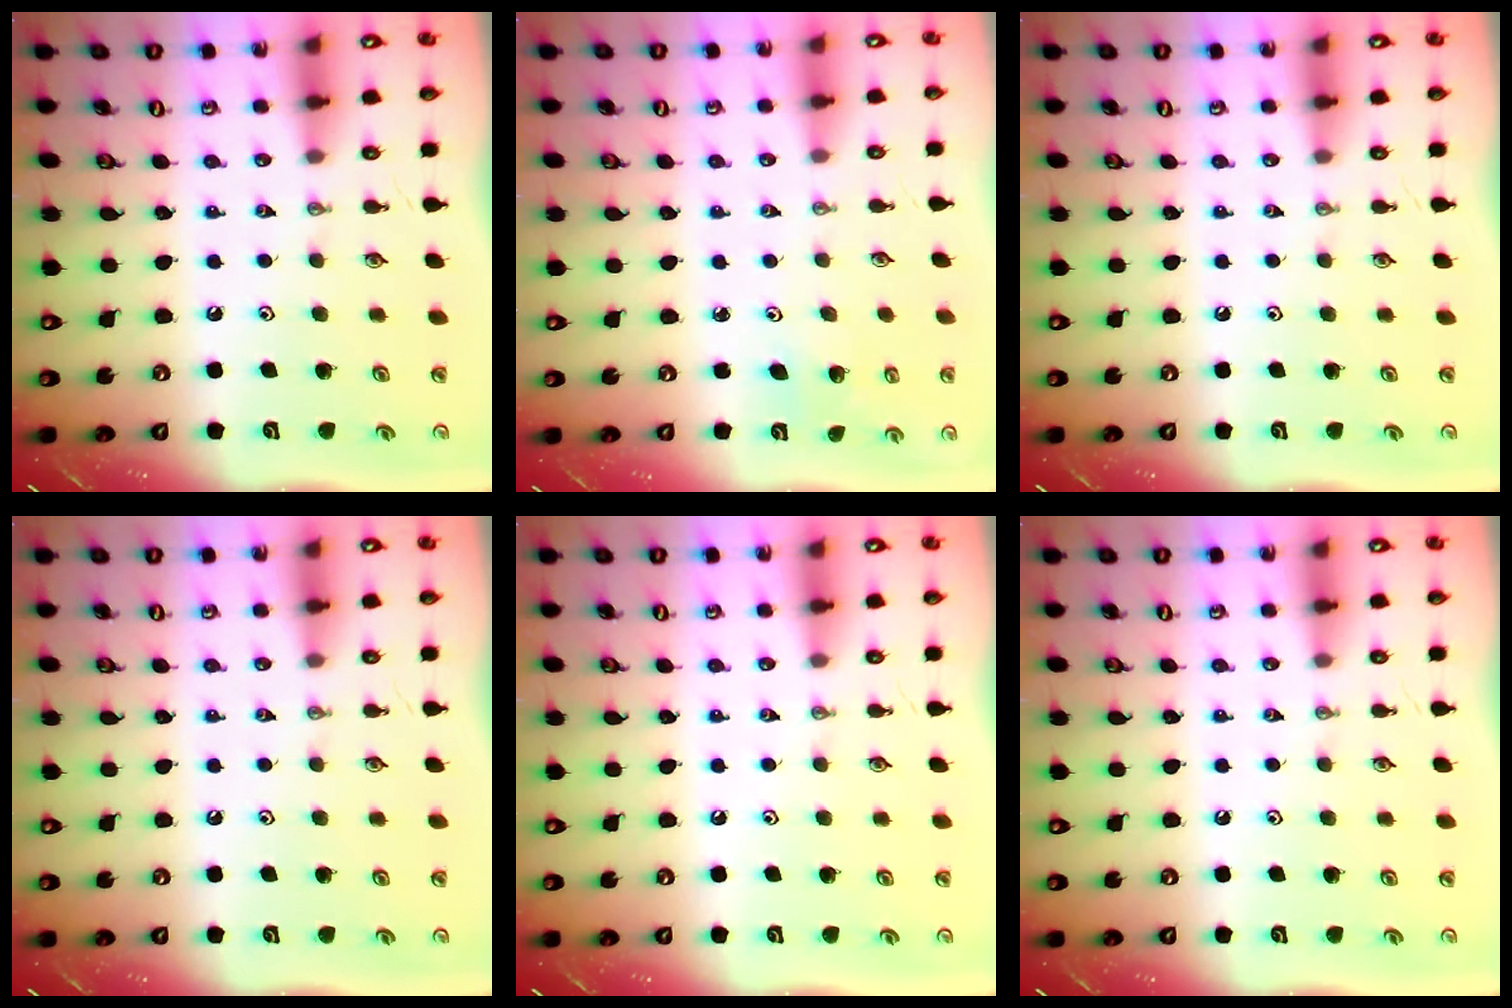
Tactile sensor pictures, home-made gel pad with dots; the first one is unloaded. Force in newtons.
{"total": 2.8, "press": 2.8, "slide": 0.3}
{"total": 0.0}
{"total": 0.0}
{"total": 0.0}
{"total": 0.0}